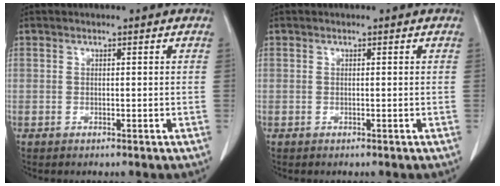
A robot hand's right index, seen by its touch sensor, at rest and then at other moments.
{"total": 0.0}